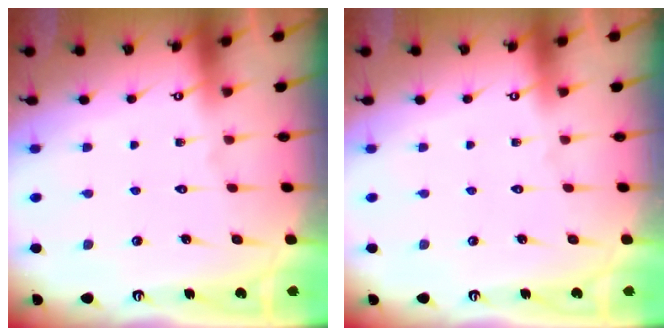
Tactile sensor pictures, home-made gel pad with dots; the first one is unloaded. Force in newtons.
{"total": 0.0}